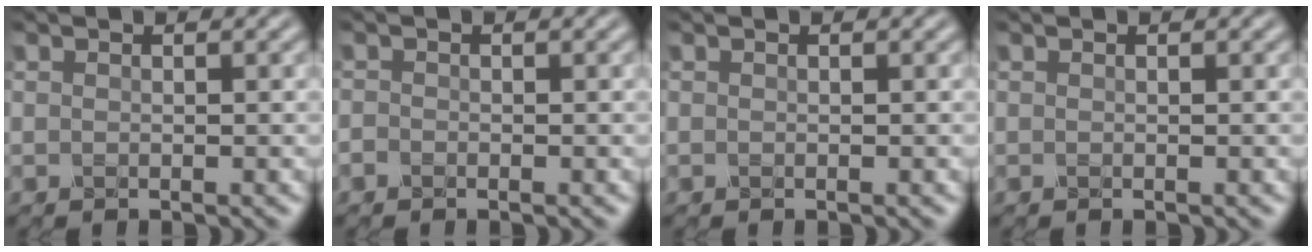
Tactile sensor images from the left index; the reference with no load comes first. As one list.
[{"total": 0.6, "force": [-0.4, 0.4, 0.1], "torque": [-0.001, -0.002, -0.009]}, {"total": 0.0}, {"total": 0.0}]